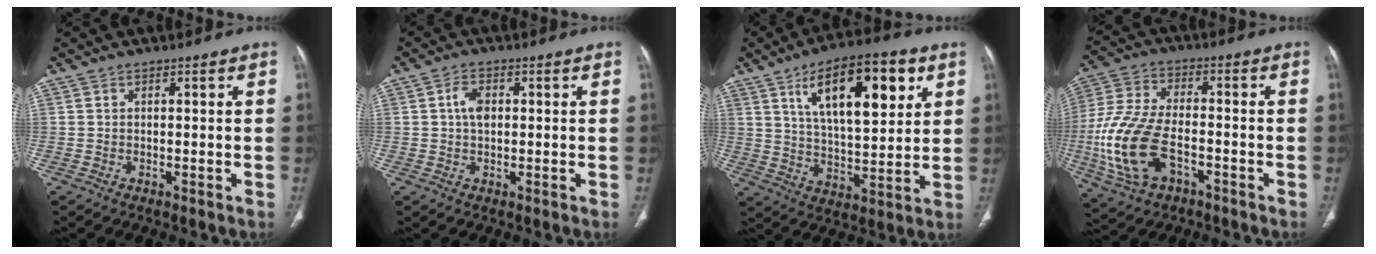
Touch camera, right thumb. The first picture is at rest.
{"total": 3.6, "force": [0.6, 2.3, 2.7], "torque": [-0.048, 0.004, 0.008]}
{"total": 19.3, "force": [8.0, 7.9, 15.7], "torque": [-0.210, -0.023, 0.133]}
{"total": 16.7, "force": [-5.0, 9.4, 12.9], "torque": [-0.285, 0.017, -0.092]}